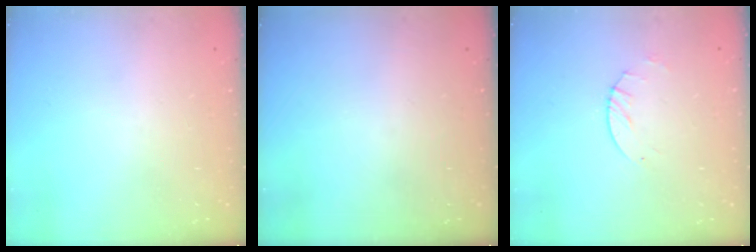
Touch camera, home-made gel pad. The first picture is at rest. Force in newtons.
{"total": 0.0}
{"total": 2.6, "press": 2.5, "slide": 0.4}